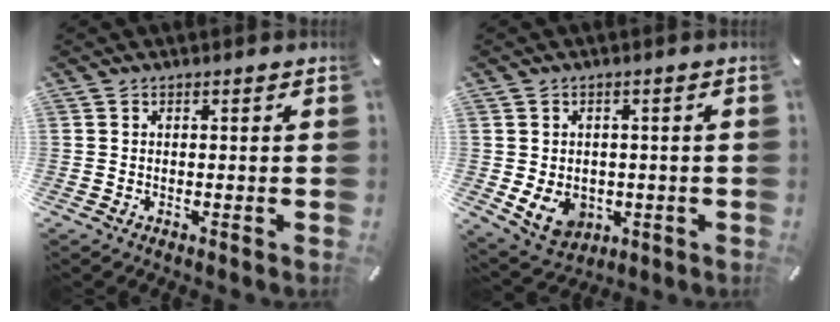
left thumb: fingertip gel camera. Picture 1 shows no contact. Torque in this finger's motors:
{"motor_torque": [1.43, 1.51, 0.76, 0.28, 0.04]}